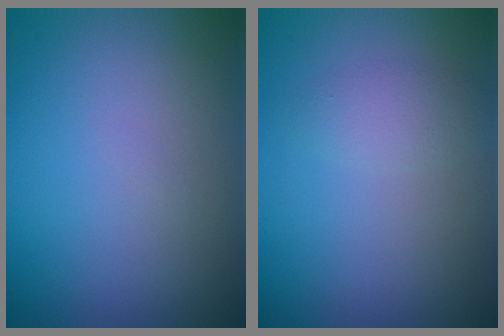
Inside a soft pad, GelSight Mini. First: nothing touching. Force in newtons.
{"total": 1.6, "press": 1.6, "slide": 0.1}